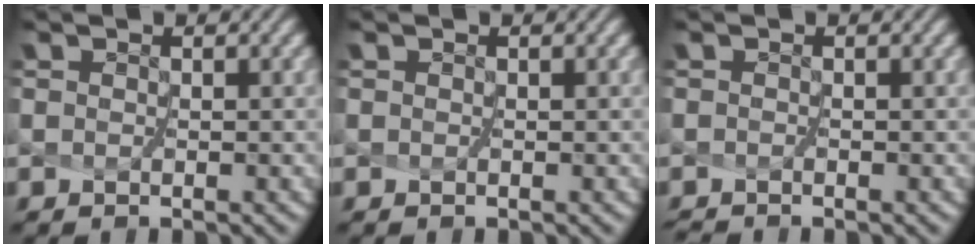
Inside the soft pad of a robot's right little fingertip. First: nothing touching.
{"total": 0.0}
{"total": 0.9, "force": [-0.8, -0.4, -0.3], "torque": [-0.003, -0.006, -0.017]}